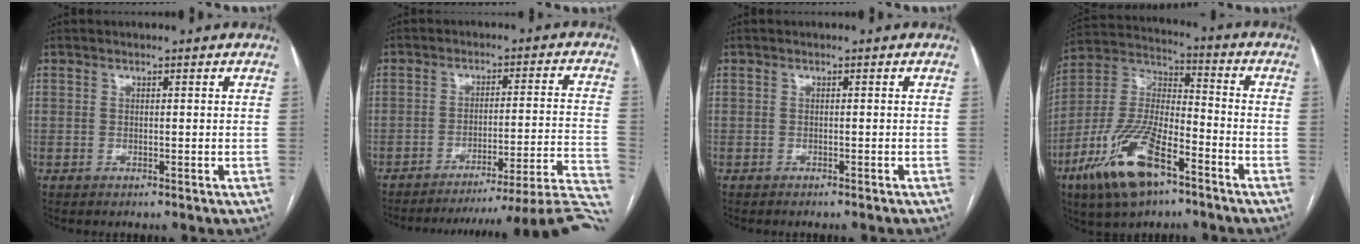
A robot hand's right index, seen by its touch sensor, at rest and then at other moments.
{"total": 24.7, "force": [-23.1, -2.3, 8.5], "torque": [-0.016, -0.011, -0.293]}
{"total": 2.4, "force": [-2.2, 0.0, 0.9], "torque": [-0.015, -0.002, -0.026]}
{"total": 16.9, "force": [-9.4, 5.9, 12.9], "torque": [-0.272, -0.010, -0.171]}